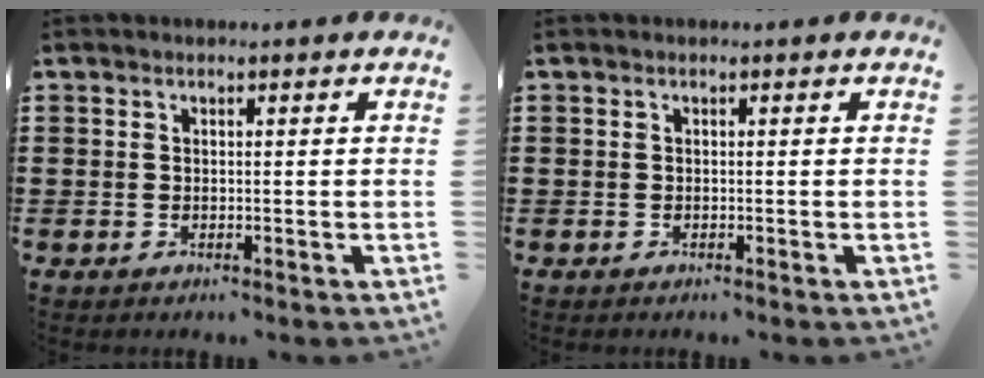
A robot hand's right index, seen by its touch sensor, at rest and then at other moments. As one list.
[{"total": 0.0}]